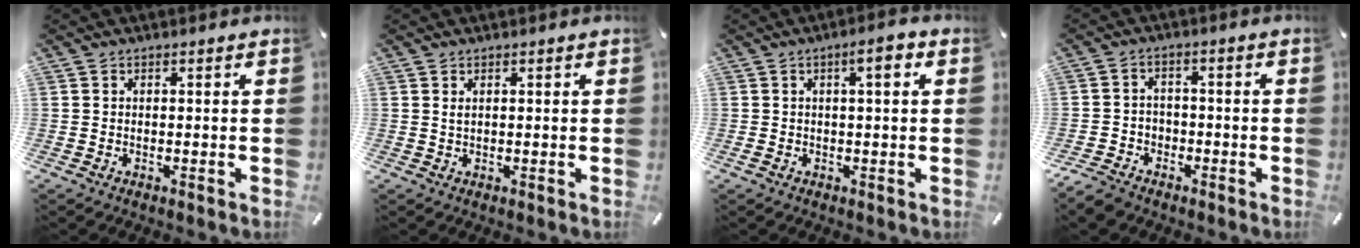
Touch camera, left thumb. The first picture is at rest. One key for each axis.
{"total": 0.6, "fx": 0.3, "fy": 0.5, "fz": 0.4, "tx": -0.009, "ty": 0.002, "tz": 0.004}
{"total": 5.0, "fx": 1.6, "fy": 0.4, "fz": 4.7, "tx": -0.078, "ty": -0.006, "tz": 0.020}
{"total": 5.1, "fx": -3.4, "fy": 3.7, "fz": 1.0, "tx": -0.028, "ty": 0.020, "tz": -0.067}